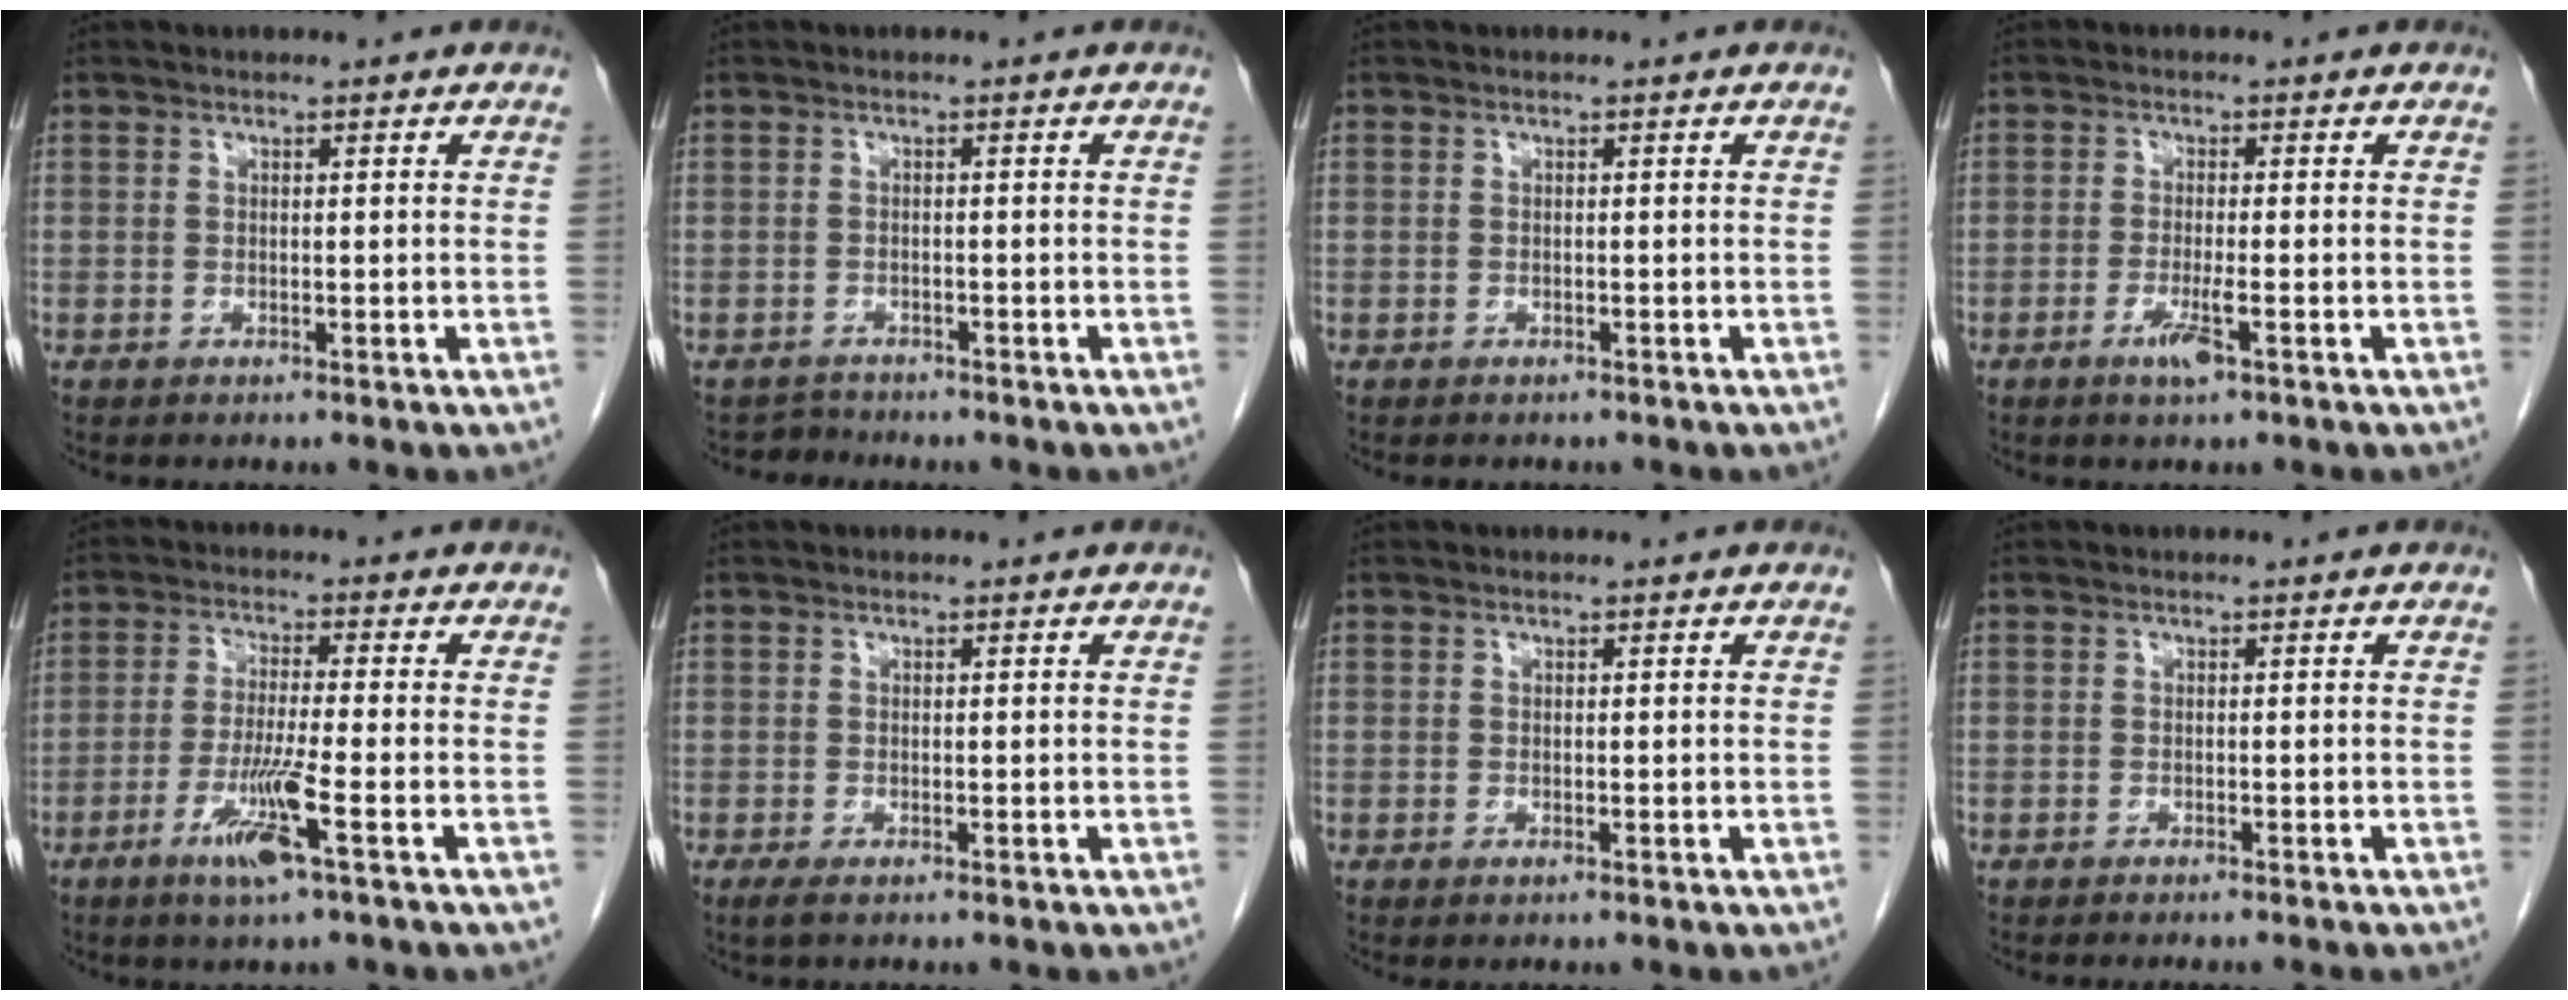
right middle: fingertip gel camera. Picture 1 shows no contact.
{"total": 1.5, "force": [-1.3, 0.2, -0.8], "torque": [0.012, -0.007, -0.021]}
{"total": 1.5, "force": [-1.3, 0.7, 0.3], "torque": [-0.009, -0.001, -0.014]}
{"total": 3.1, "force": [-1.5, 0.0, 2.7], "torque": [-0.054, -0.007, -0.030]}
{"total": 7.1, "force": [-3.3, -0.6, 6.3], "torque": [-0.123, -0.017, -0.064]}
{"total": 0.8, "force": [-0.4, 0.1, 0.7], "torque": [-0.016, -0.003, -0.005]}
{"total": 0.0}
{"total": 2.5, "force": [-2.2, -0.1, 1.2], "torque": [-0.012, 0.001, -0.027]}